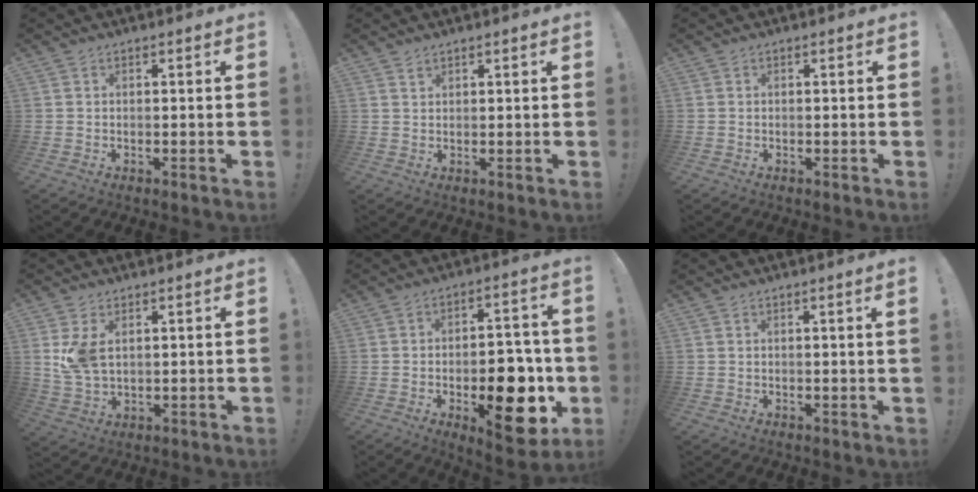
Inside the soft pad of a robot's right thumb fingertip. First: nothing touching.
{"total": 1.5, "force": [1.3, 0.7, 0.3], "torque": [-0.004, -0.006, 0.024]}
{"total": 0.0}
{"total": 6.7, "force": [2.3, 4.0, 4.9], "torque": [-0.079, -0.011, 0.044]}
{"total": 18.0, "force": [-5.1, 9.1, 14.6], "torque": [-0.154, 0.022, -0.065]}
{"total": 1.6, "force": [0.6, -0.6, 1.3], "torque": [-0.015, -0.006, 0.008]}